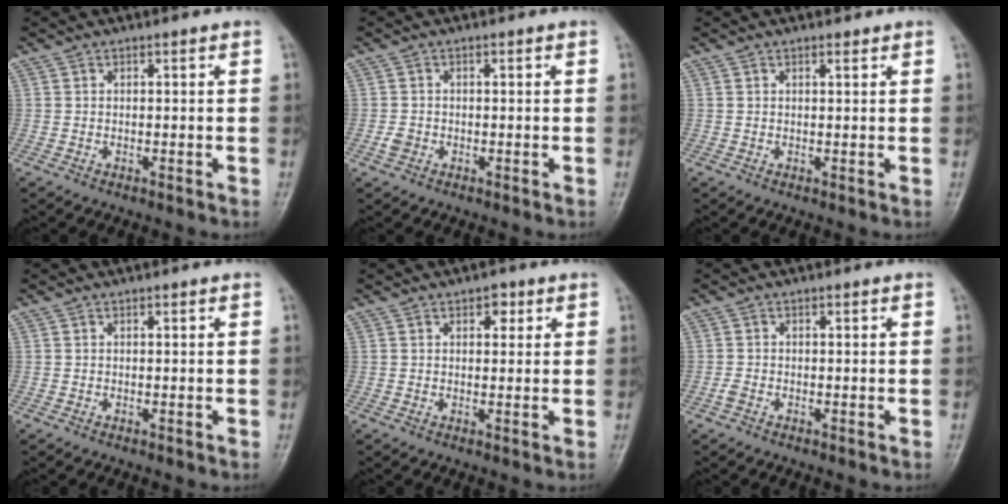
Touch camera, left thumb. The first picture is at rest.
{"total": 1.8, "force": [-0.6, 1.5, 0.8], "torque": [-0.013, 0.002, -0.014]}
{"total": 0.9, "force": [0.7, 0.4, 0.5], "torque": [-0.009, -0.004, 0.010]}
{"total": 0.0}
{"total": 2.9, "force": [1.5, 1.8, 1.8], "torque": [-0.007, -0.002, 0.016]}
{"total": 1.2, "force": [-0.5, 0.8, 0.8], "torque": [-0.017, -0.002, -0.012]}